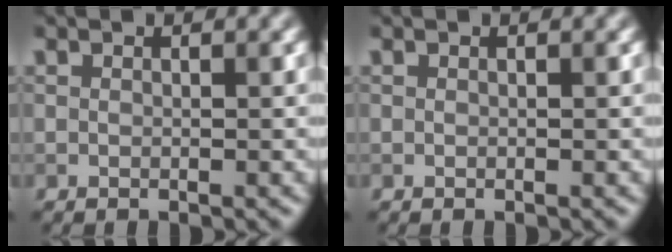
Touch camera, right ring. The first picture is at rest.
{"total": 0.0}